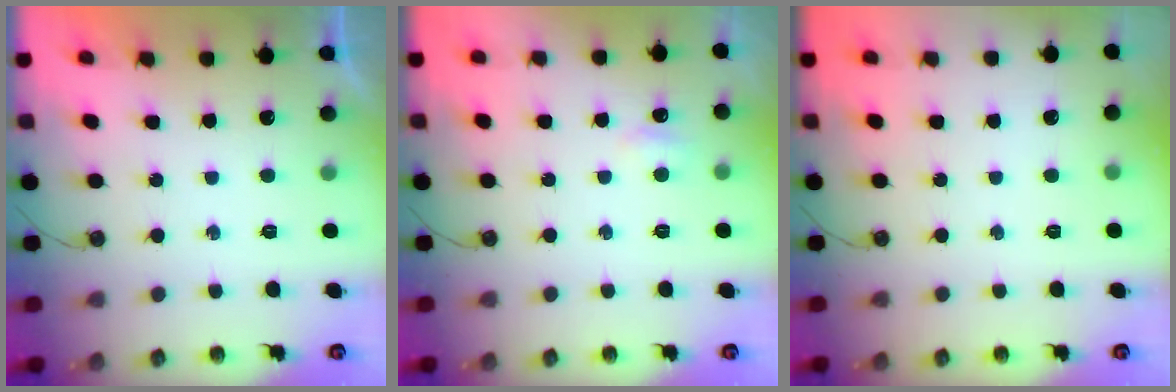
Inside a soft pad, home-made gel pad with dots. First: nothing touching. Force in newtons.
{"total": 3.3, "press": 3.3, "slide": 0.5}
{"total": 0.0}